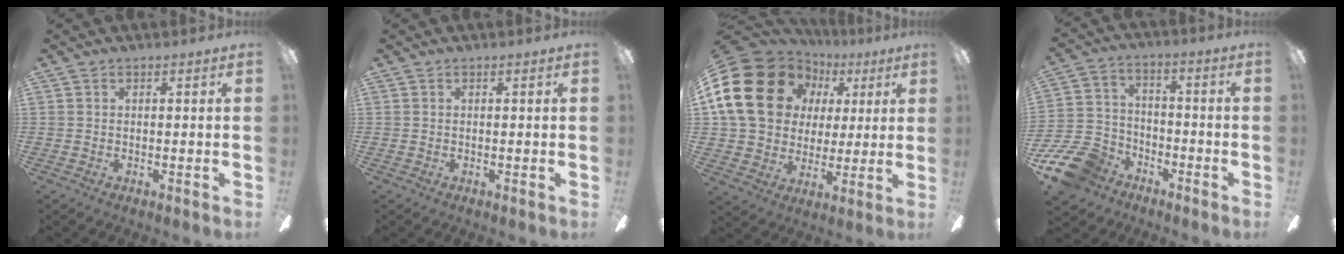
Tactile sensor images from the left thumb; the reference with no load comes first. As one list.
[{"total": 0.0}, {"total": 22.2, "force": [6.8, 18.2, 10.9], "torque": [-0.231, -0.015, 0.137]}, {"total": 13.6, "force": [-8.8, 8.7, 5.7], "torque": [-0.130, 0.056, -0.157]}]